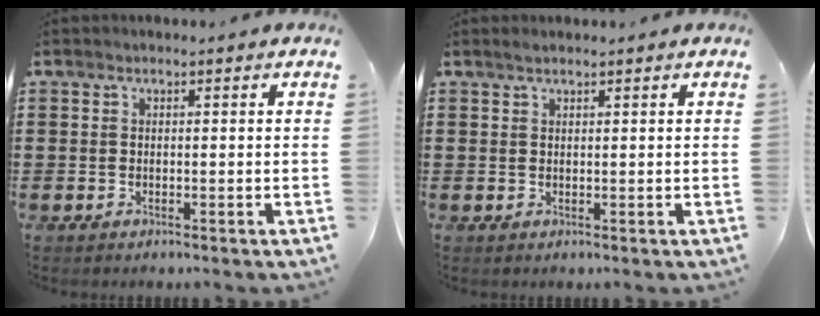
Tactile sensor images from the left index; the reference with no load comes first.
{"total": 0.8, "force": [0.7, 0.1, 0.4], "torque": [-0.009, 0.001, 0.015]}